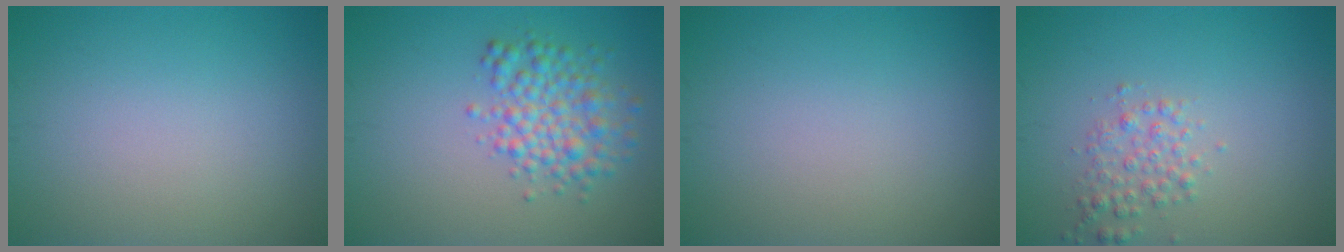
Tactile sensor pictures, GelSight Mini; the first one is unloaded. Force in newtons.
{"total": 4.1, "press": 4.1, "slide": 0.0}
{"total": 0.0}
{"total": 2.0, "press": 2.0, "slide": 0.1}